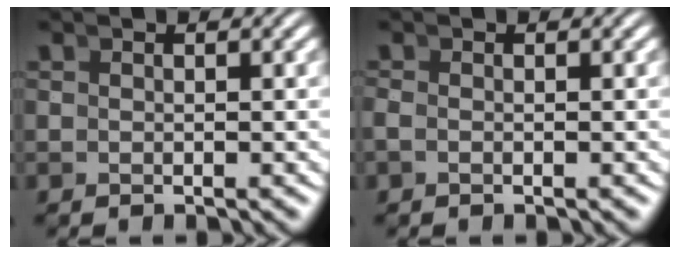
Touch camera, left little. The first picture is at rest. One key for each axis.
{"total": 0.7, "fx": -0.6, "fy": 0.2, "fz": 0.4, "tx": -0.010, "ty": -0.005, "tz": -0.010}